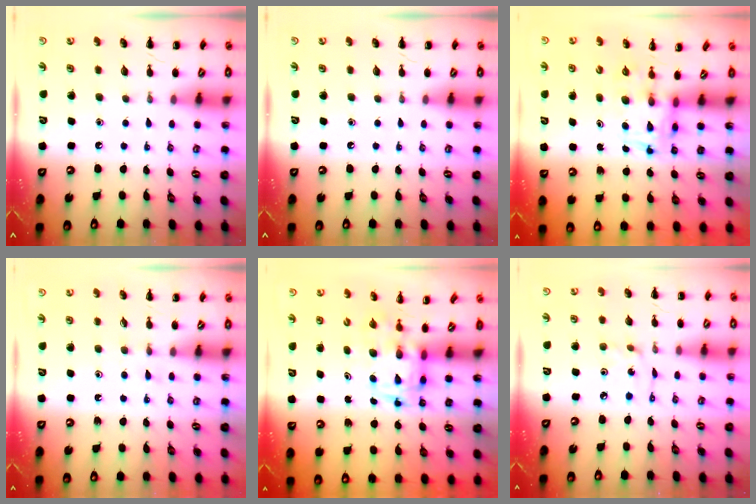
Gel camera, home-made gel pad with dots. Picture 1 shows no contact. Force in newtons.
{"total": 0.0}
{"total": 3.6, "press": 3.6, "slide": 0.6}
{"total": 2.9, "press": 2.7, "slide": 1.2}
{"total": 2.9, "press": 2.9, "slide": 0.6}
{"total": 2.5, "press": 2.5, "slide": 0.5}